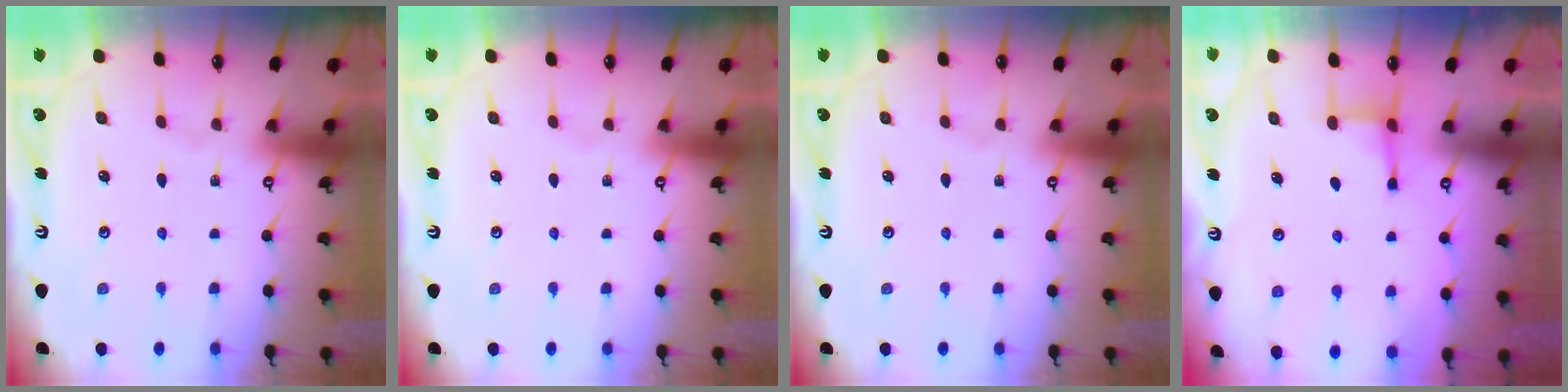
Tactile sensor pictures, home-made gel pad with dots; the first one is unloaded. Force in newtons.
{"total": 0.0}
{"total": 0.0}
{"total": 3.4, "press": 3.4, "slide": 0.5}